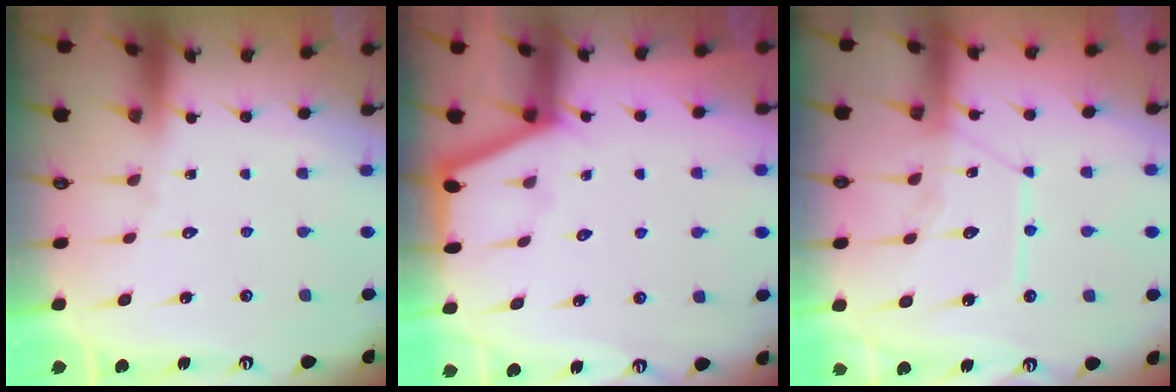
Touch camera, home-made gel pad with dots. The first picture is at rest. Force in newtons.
{"total": 1.5, "press": 1.4, "slide": 0.2}
{"total": 12.5, "press": 12.4, "slide": 1.1}